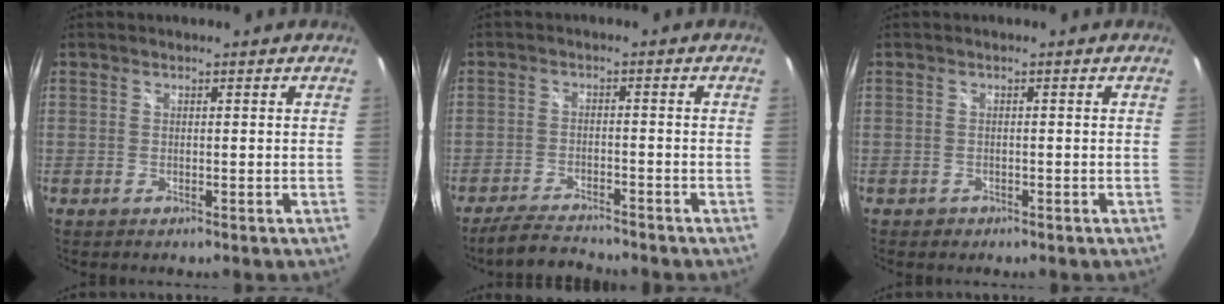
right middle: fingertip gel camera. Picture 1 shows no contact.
{"total": 6.8, "force": [-6.3, 0.9, 2.2], "torque": [-0.066, -0.009, -0.109]}
{"total": 1.2, "force": [-0.7, 1.0, 0.2], "torque": [-0.007, -0.002, -0.008]}